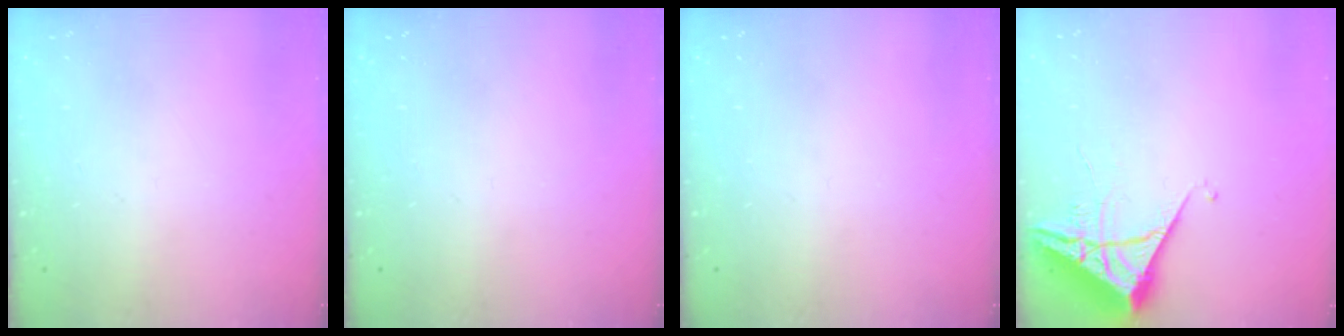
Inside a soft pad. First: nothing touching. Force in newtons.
{"total": 0.0}
{"total": 0.0}
{"total": 6.1, "press": 6.1, "slide": 0.3}